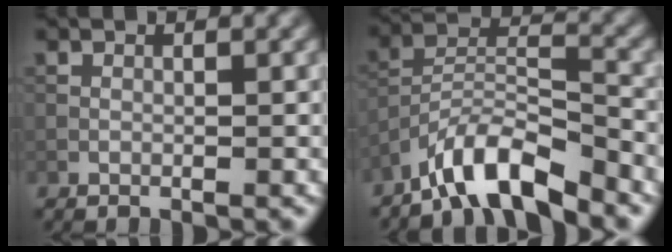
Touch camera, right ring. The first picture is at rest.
{"total": 7.1, "force": [-5.8, 1.7, 3.7], "torque": [-0.065, 0.003, -0.111]}